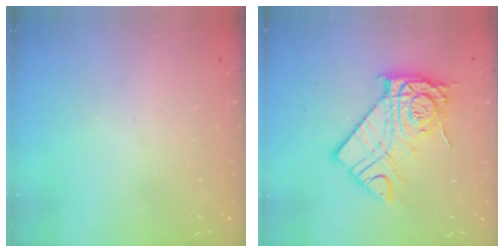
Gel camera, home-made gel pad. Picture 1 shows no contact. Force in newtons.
{"total": 14.9, "press": 14.8, "slide": 1.1}